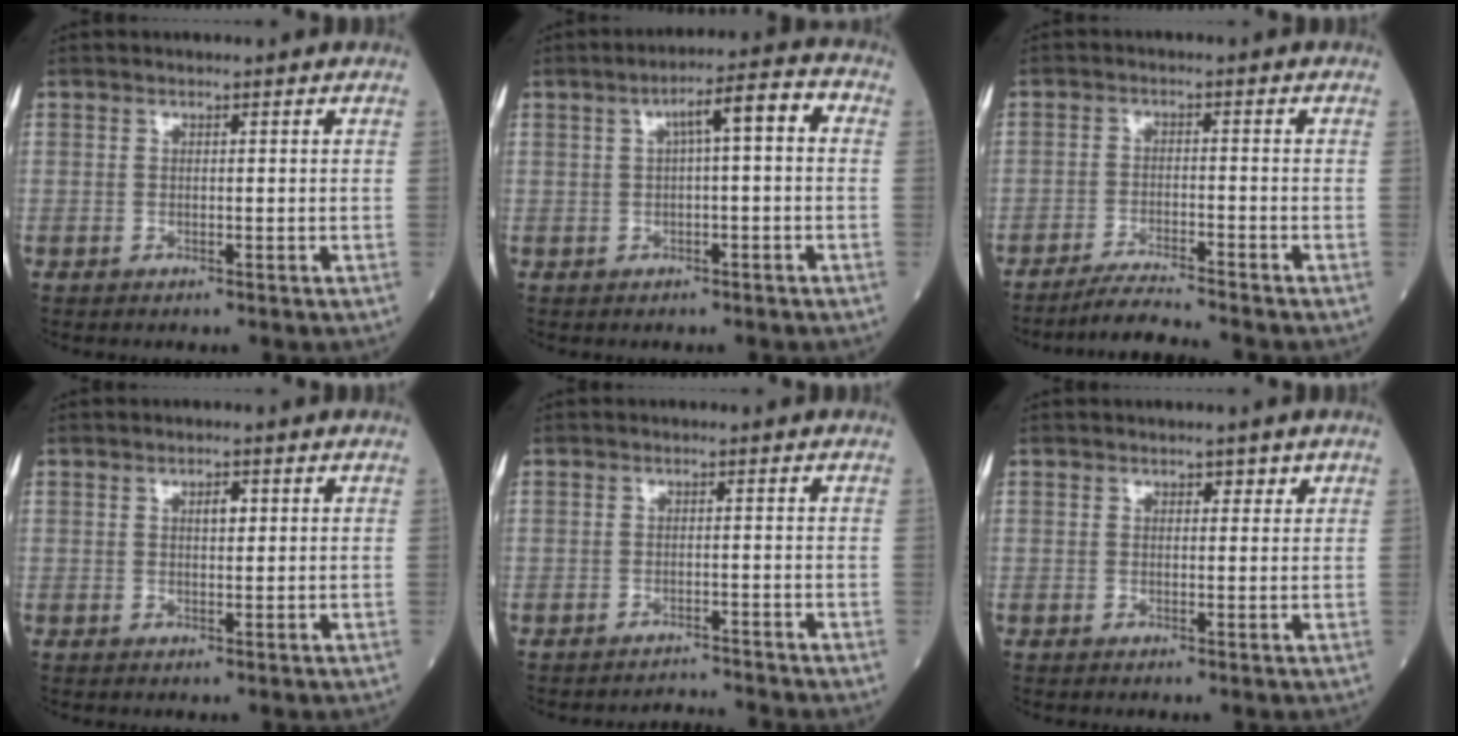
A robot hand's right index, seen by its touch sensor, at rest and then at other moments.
{"total": 5.5, "force": [0.9, 0.9, 5.3], "torque": [-0.083, 0.025, 0.012]}
{"total": 5.8, "force": [-5.4, -1.4, 1.6], "torque": [-0.026, -0.019, -0.094]}
{"total": 1.8, "force": [0.6, 0.8, 1.5], "torque": [-0.023, 0.000, 0.010]}
{"total": 2.7, "force": [-2.3, -1.1, -0.8], "torque": [0.018, -0.008, -0.034]}
{"total": 1.5, "force": [0.9, 0.9, 0.7], "torque": [-0.001, 0.001, 0.010]}